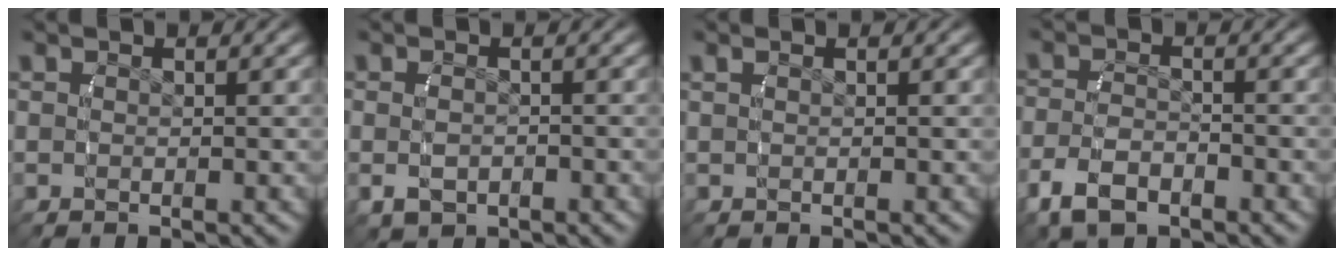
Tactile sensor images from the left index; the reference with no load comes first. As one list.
[{"total": 2.0, "force": [-0.8, 1.5, 1.2], "torque": [-0.033, -0.007, -0.007]}, {"total": 0.0}, {"total": 3.9, "force": [-2.1, 2.5, 2.3], "torque": [-0.054, -0.011, -0.026]}]